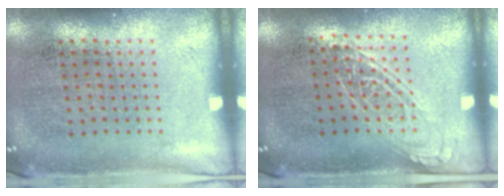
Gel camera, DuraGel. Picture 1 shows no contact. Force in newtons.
{"total": 1.3, "press": 1.2, "slide": 0.6}